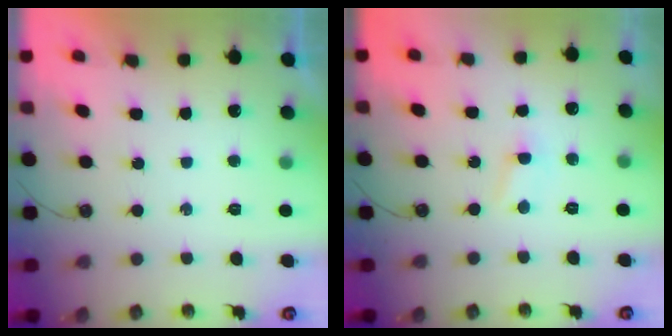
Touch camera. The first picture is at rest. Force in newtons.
{"total": 2.8, "press": 2.8, "slide": 0.4}